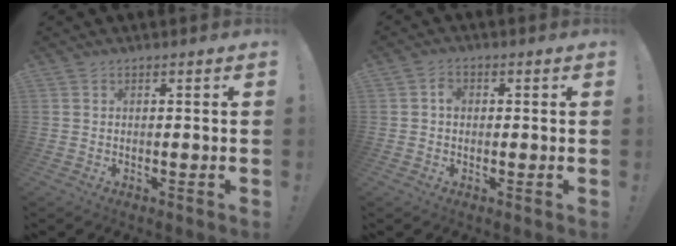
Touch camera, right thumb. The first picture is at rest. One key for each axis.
{"total": 2.6, "fx": 0.0, "fy": 2.0, "fz": 1.6, "tx": -0.016, "ty": 0.001, "tz": -0.005}